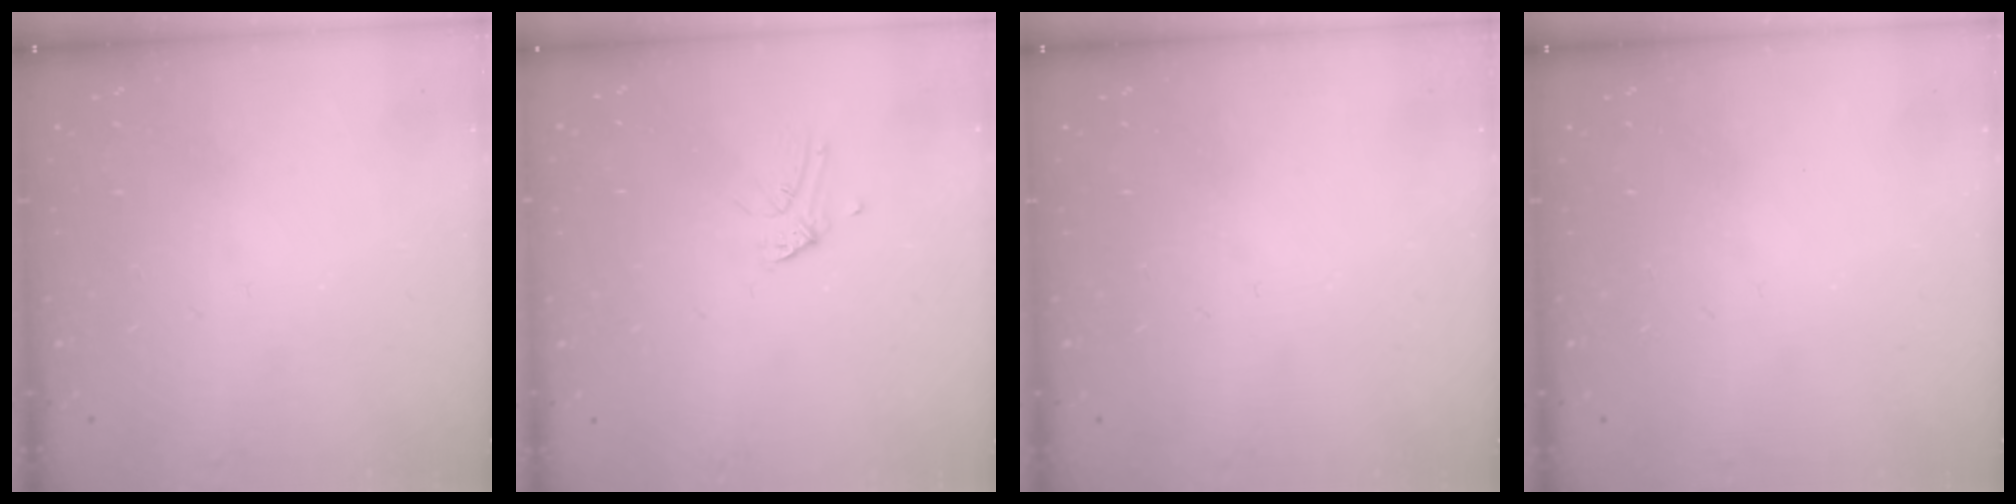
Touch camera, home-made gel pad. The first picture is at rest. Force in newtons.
{"total": 3.0, "press": 3.0, "slide": 0.3}
{"total": 0.0}
{"total": 0.0}